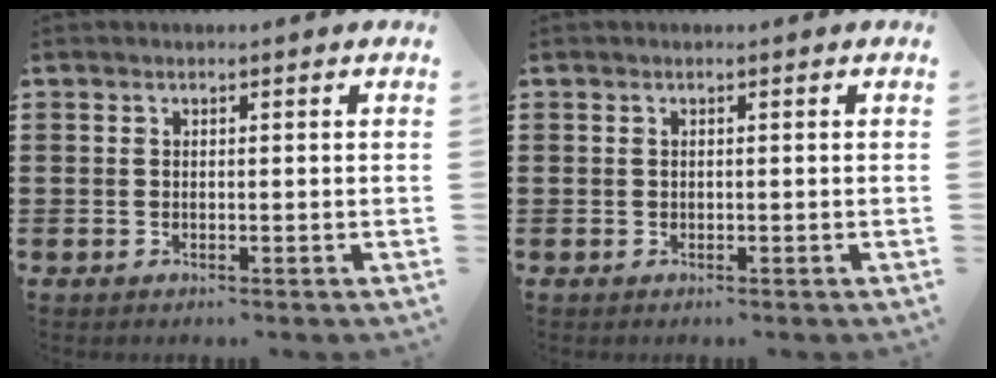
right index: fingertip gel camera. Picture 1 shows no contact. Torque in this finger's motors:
{"motor_torque": [-0.30, 0.37, 0.00, 0.00]}